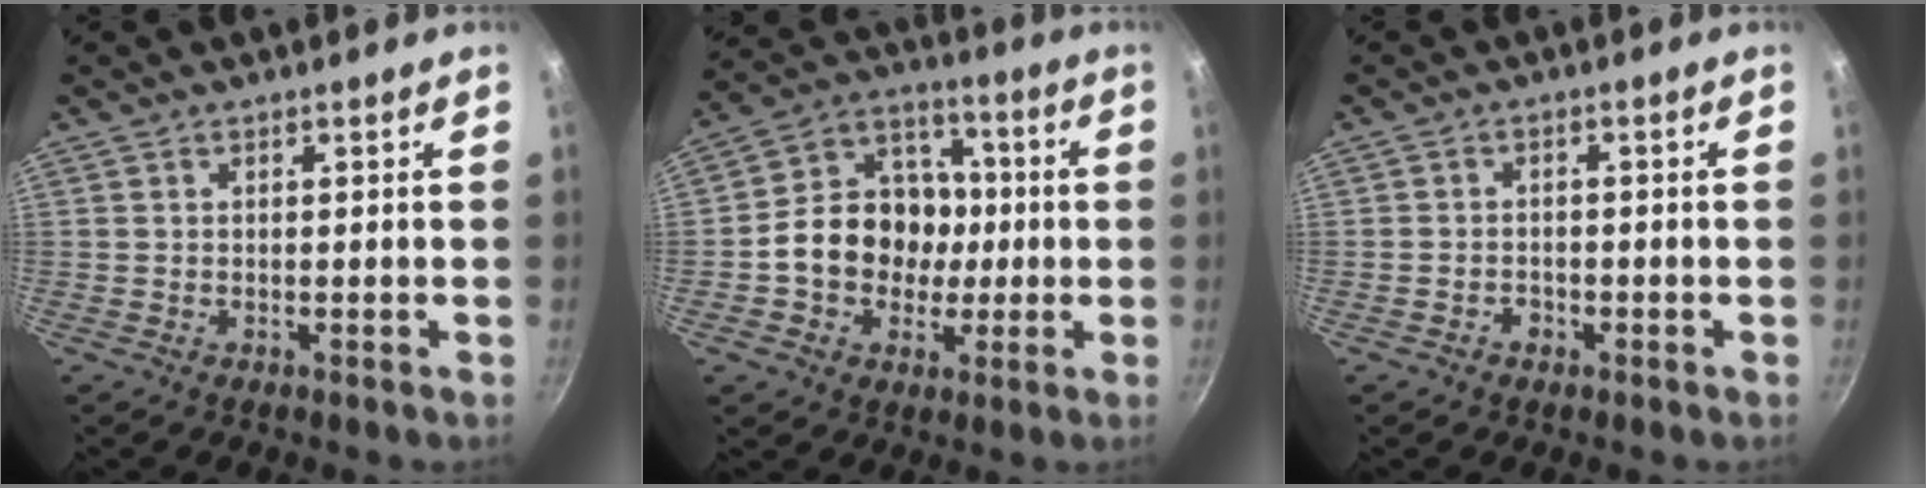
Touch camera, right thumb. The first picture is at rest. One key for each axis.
{"total": 15.0, "fx": -1.5, "fy": 12.5, "fz": 8.1, "tx": -0.097, "ty": 0.033, "tz": -0.040}
{"total": 2.0, "fx": -1.2, "fy": 1.5, "fz": 0.7, "tx": -0.005, "ty": 0.014, "tz": -0.019}